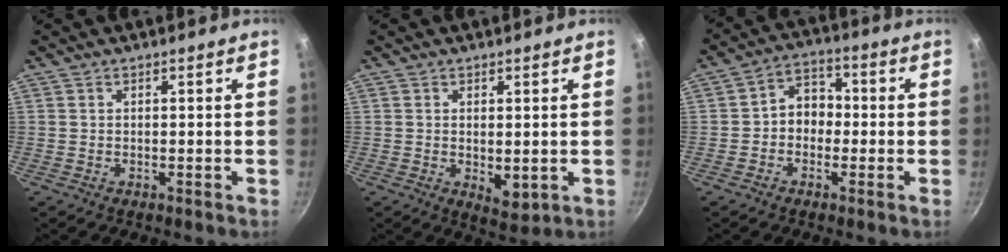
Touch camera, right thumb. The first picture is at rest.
{"total": 4.4, "force": [-0.1, 2.3, 3.8], "torque": [-0.055, -0.015, 0.004]}
{"total": 6.3, "force": [-1.0, 5.1, 3.5], "torque": [-0.015, 0.025, -0.030]}